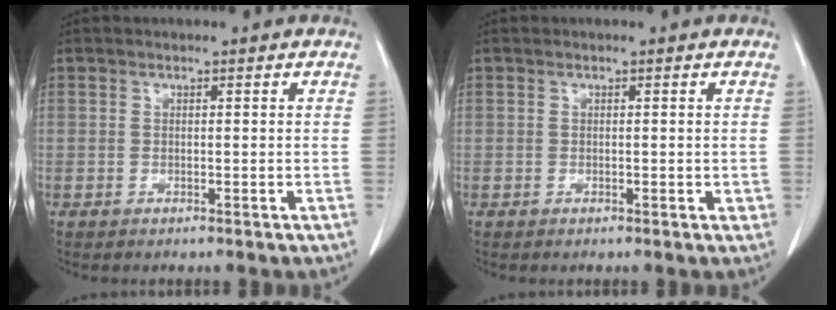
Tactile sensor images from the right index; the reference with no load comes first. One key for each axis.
{"total": 1.0, "fx": -0.2, "fy": 0.5, "fz": 0.8, "tx": -0.009, "ty": 0.000, "tz": -0.002}